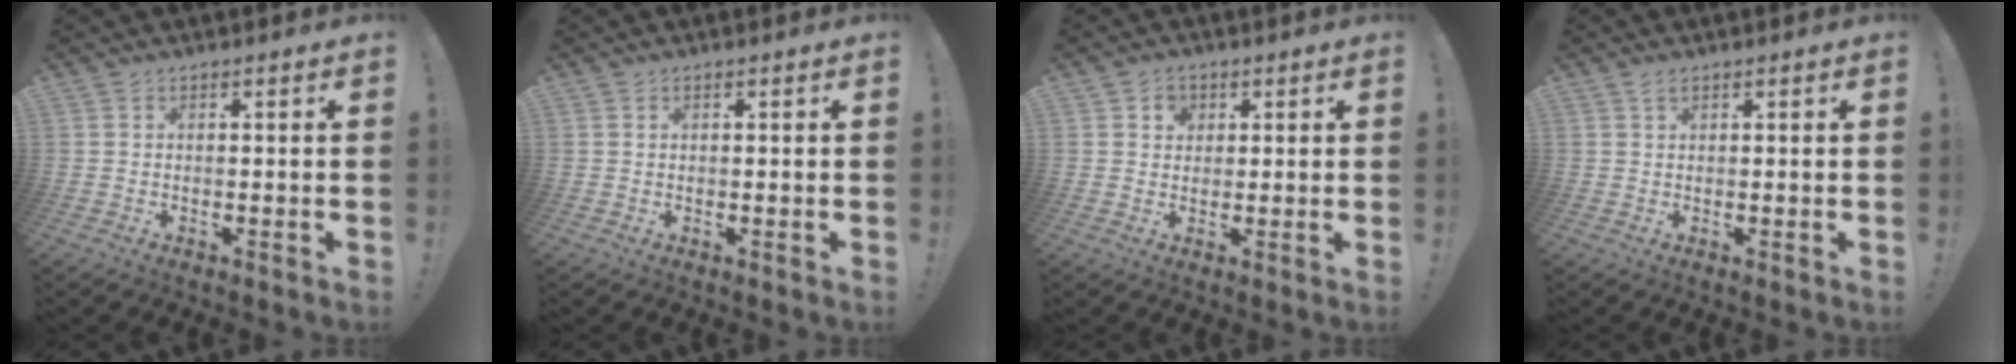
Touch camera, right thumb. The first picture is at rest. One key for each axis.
{"total": 0.5, "fx": 0.3, "fy": 0.2, "fz": 0.4, "tx": -0.014, "ty": 0.003, "tz": 0.007}
{"total": 3.7, "fx": 1.3, "fy": 3.3, "fz": 1.2, "tx": -0.008, "ty": -0.004, "tz": 0.021}
{"total": 1.3, "fx": 1.0, "fy": 0.6, "fz": 0.5, "tx": -0.004, "ty": -0.002, "tz": 0.017}